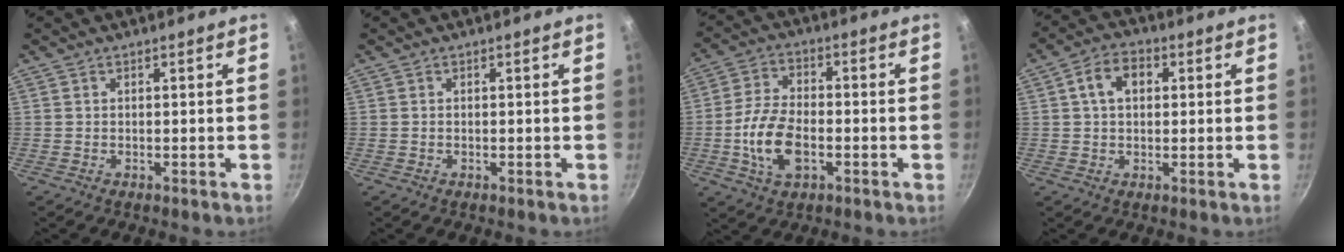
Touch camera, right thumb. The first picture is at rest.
{"total": 0.0}
{"total": 10.8, "force": [-2.7, 6.1, 8.5], "torque": [-0.160, 0.022, -0.056]}
{"total": 6.8, "force": [1.5, 4.7, 4.6], "torque": [-0.059, 0.014, 0.017]}